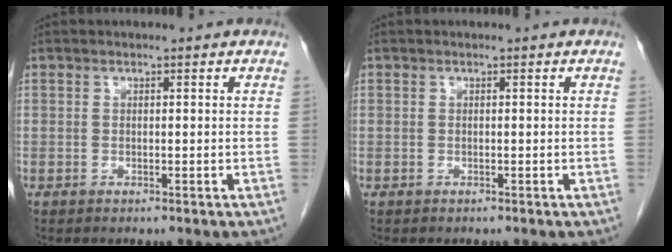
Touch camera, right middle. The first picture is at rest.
{"total": 0.0}